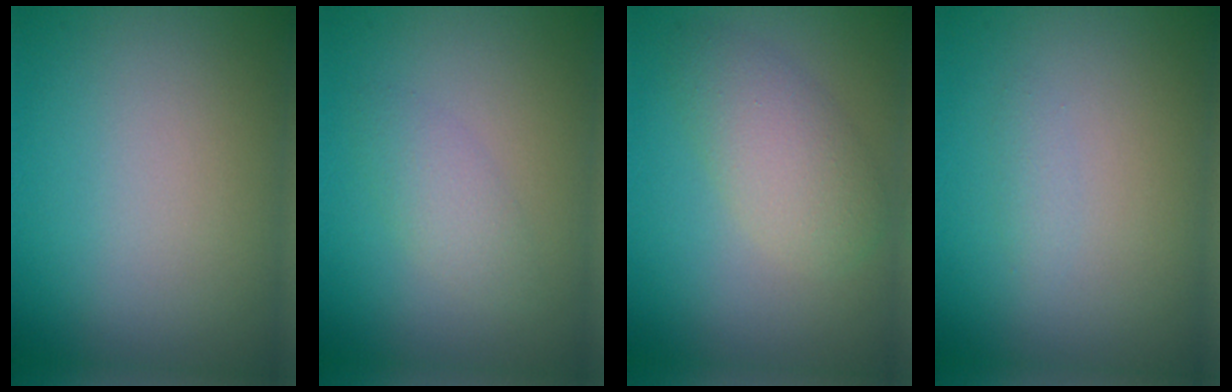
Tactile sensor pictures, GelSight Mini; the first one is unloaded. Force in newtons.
{"total": 1.8, "press": 1.8, "slide": 0.2}
{"total": 3.7, "press": 3.7, "slide": 0.2}
{"total": 0.6, "press": 0.6, "slide": 0.0}